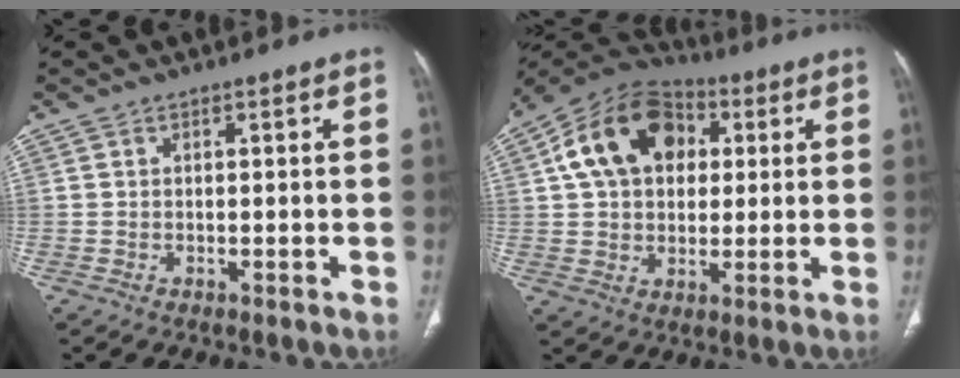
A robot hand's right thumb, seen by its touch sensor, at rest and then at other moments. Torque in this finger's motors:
{"motor_torque": [-1.13, 1.72, 0.58, -0.40, 0.14]}